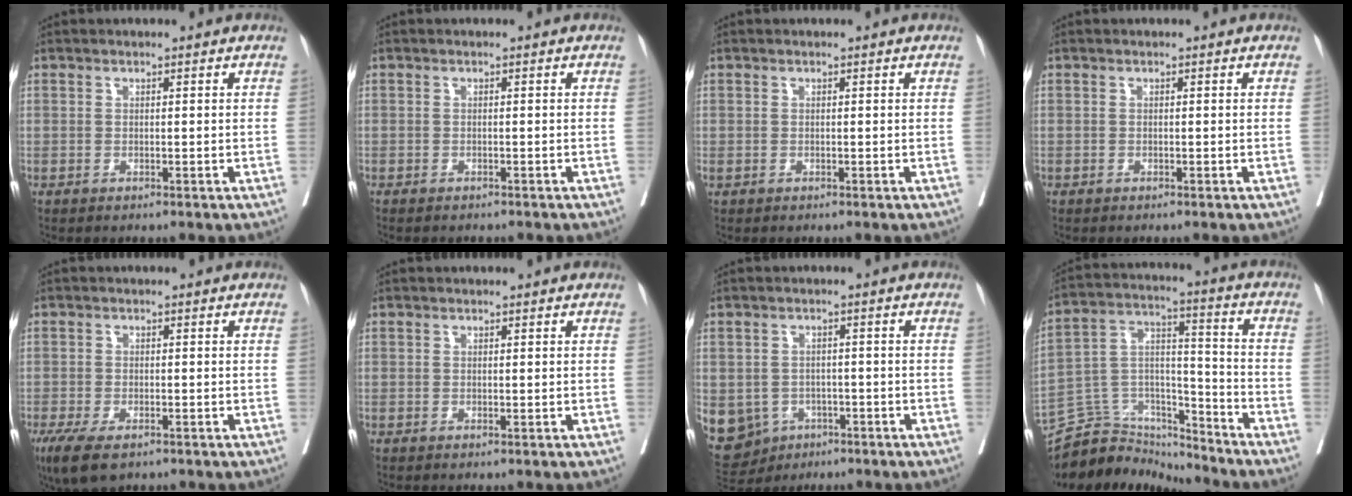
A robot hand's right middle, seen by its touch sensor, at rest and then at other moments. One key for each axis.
{"total": 3.3, "fx": -2.9, "fy": 0.9, "fz": 1.3, "tx": -0.022, "ty": -0.006, "tz": -0.034}
{"total": 0.0}
{"total": 0.0}
{"total": 6.4, "fx": -4.2, "fy": 2.4, "fz": 4.2, "tx": -0.080, "ty": -0.015, "tz": -0.069}
{"total": 0.0}
{"total": 15.9, "fx": -6.4, "fy": 13.5, "fz": 5.5, "tx": -0.177, "ty": 0.003, "tz": -0.078}
{"total": 13.6, "fx": -13.2, "fy": 3.4, "fz": 0.5, "tx": -0.008, "ty": 0.060, "tz": -0.231}